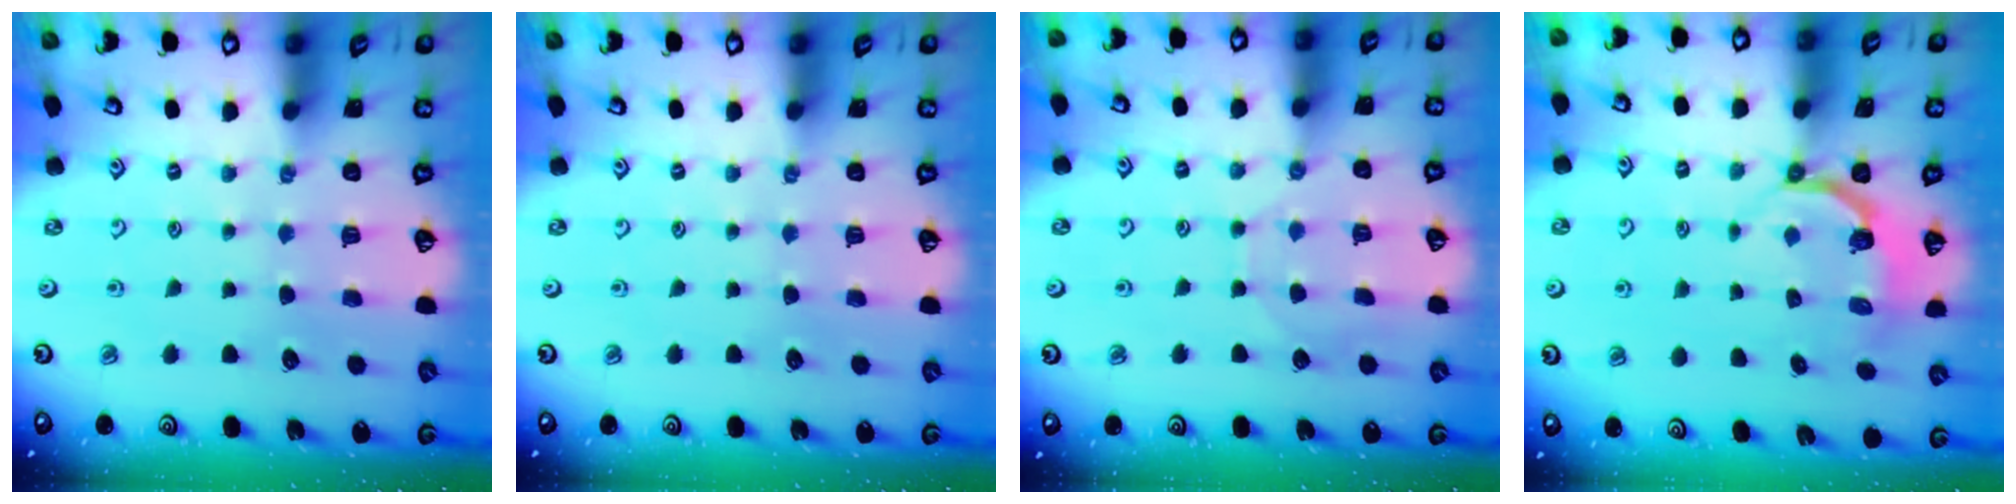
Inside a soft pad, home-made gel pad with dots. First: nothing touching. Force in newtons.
{"total": 0.0}
{"total": 4.6, "press": 4.6, "slide": 0.5}
{"total": 4.3, "press": 3.1, "slide": 3.0}